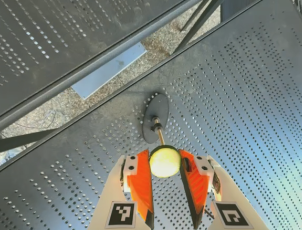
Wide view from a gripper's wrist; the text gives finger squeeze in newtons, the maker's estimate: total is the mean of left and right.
{"total": 9.6, "left": 9.9, "right": 9.3}